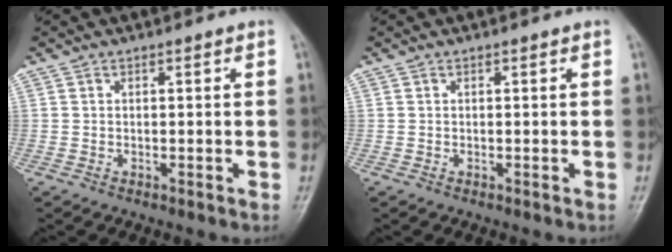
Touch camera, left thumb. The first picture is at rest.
{"total": 0.0}